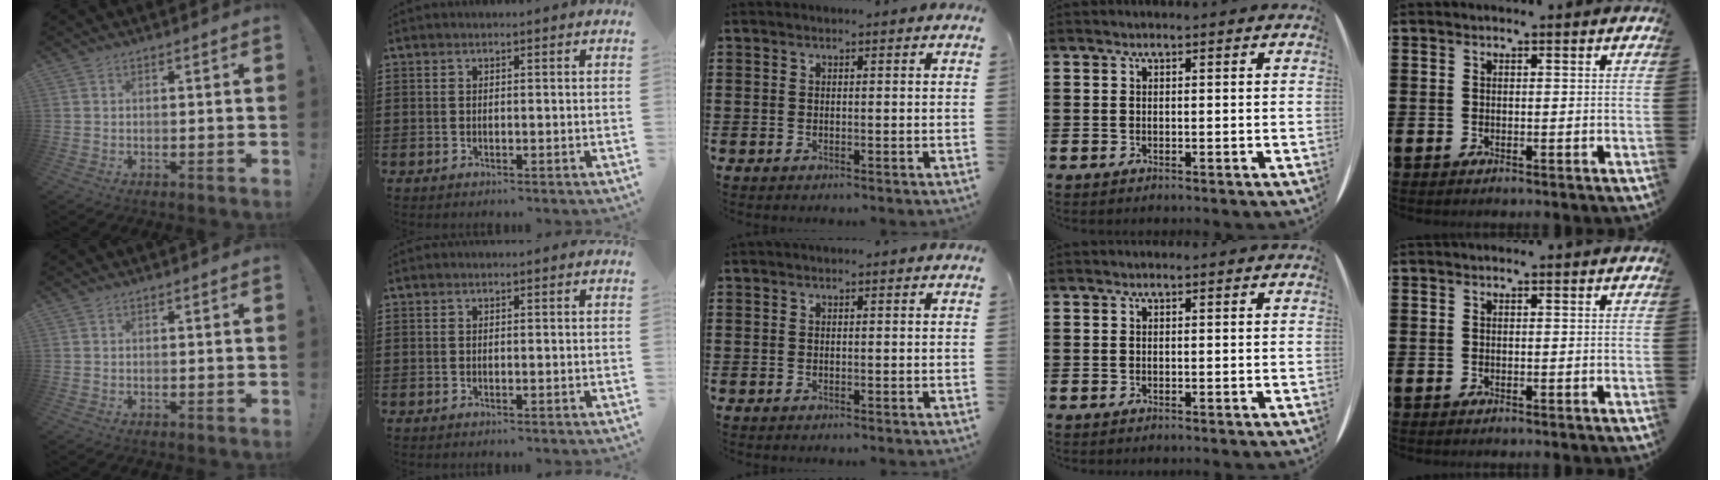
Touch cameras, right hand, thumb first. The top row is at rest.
{}